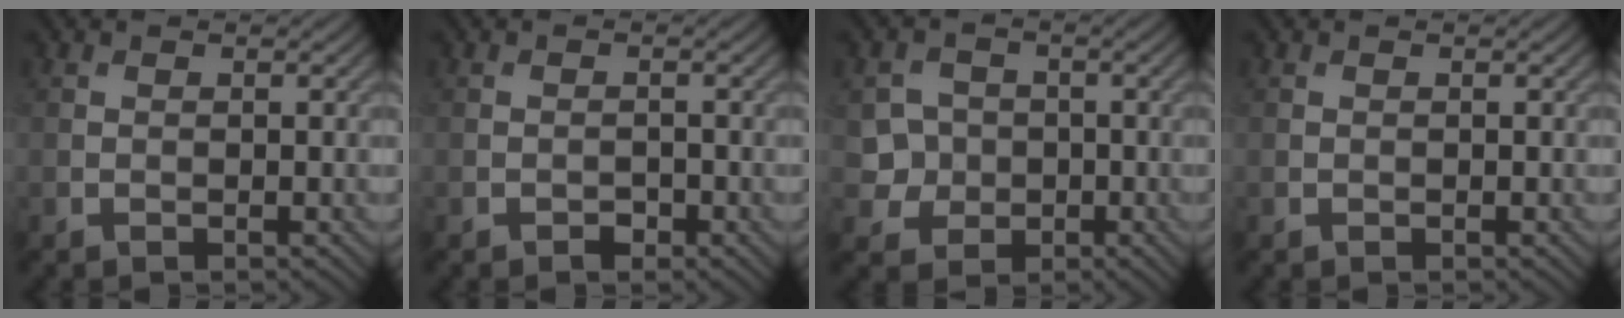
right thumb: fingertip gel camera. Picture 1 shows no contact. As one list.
[{"total": 1.0, "force": [-0.6, 0.6, 0.5], "torque": [-0.005, 0.000, -0.012]}, {"total": 4.7, "force": [-0.7, 4.5, 1.2], "torque": [-0.019, -0.007, -0.034]}, {"total": 0.0}]